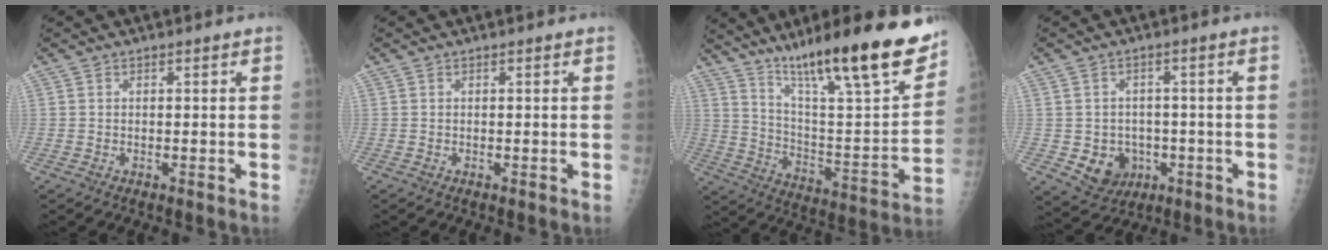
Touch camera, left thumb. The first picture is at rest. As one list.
[{"total": 0.0}, {"total": 26.4, "force": [18.4, 4.2, 18.5], "torque": [-0.263, -0.070, 0.297]}, {"total": 7.7, "force": [-1.9, 6.7, 3.2], "torque": [-0.022, 0.009, -0.016]}]